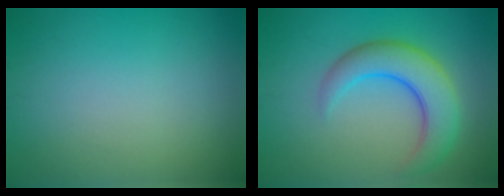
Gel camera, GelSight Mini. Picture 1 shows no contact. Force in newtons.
{"total": 5.8, "press": 5.8, "slide": 0.4}